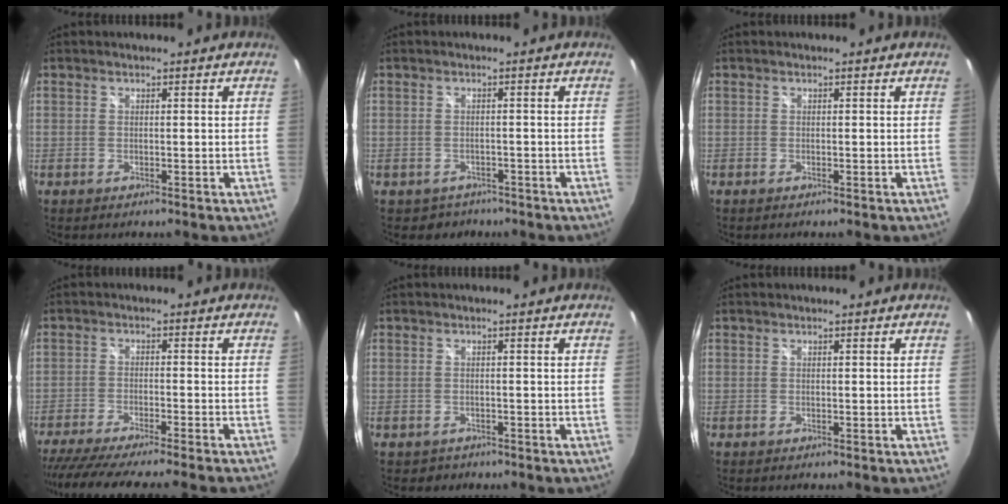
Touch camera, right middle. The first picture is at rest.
{"total": 3.4, "force": [-2.3, 2.4, 0.2], "torque": [-0.011, -0.003, -0.030]}
{"total": 0.0}
{"total": 14.2, "force": [-12.5, -0.5, 6.7], "torque": [-0.138, -0.033, -0.197]}
{"total": 1.8, "force": [-1.0, 1.4, 0.3], "torque": [-0.010, -0.004, -0.012]}
{"total": 0.0}